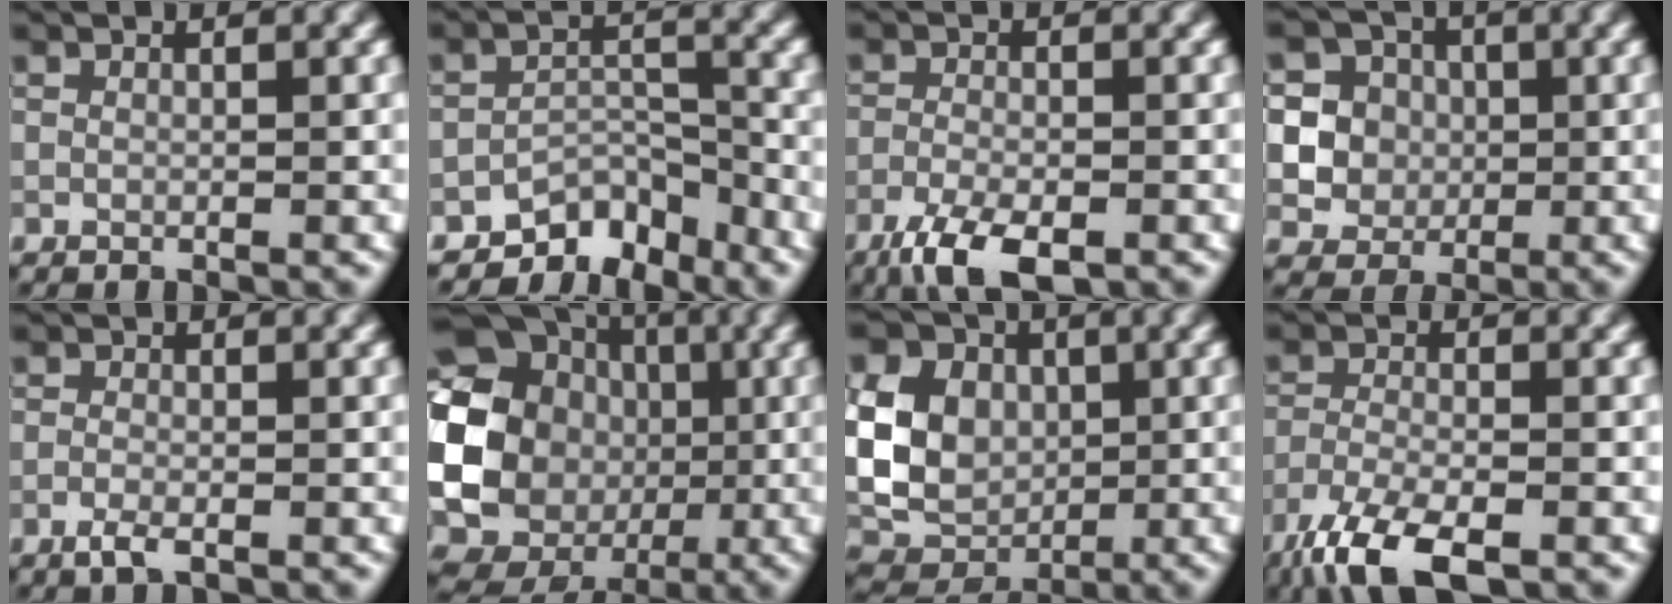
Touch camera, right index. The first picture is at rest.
{"total": 5.0, "force": [-4.2, 2.2, 1.5], "torque": [-0.003, 0.000, -0.074]}
{"total": 5.6, "force": [-3.8, 1.8, 3.7], "torque": [-0.076, -0.011, -0.074]}
{"total": 6.2, "force": [0.7, 5.9, 1.8], "torque": [-0.031, 0.018, 0.009]}
{"total": 1.6, "force": [-0.8, 0.6, 1.2], "torque": [-0.028, -0.002, -0.021]}
{"total": 22.9, "force": [-1.4, 21.4, 8.2], "torque": [-0.162, -0.006, -0.071]}
{"total": 9.6, "force": [1.3, 7.5, 5.8], "torque": [-0.116, 0.007, 0.018]}
{"total": 6.8, "force": [-4.9, 1.9, 4.4], "torque": [-0.092, -0.016, -0.102]}